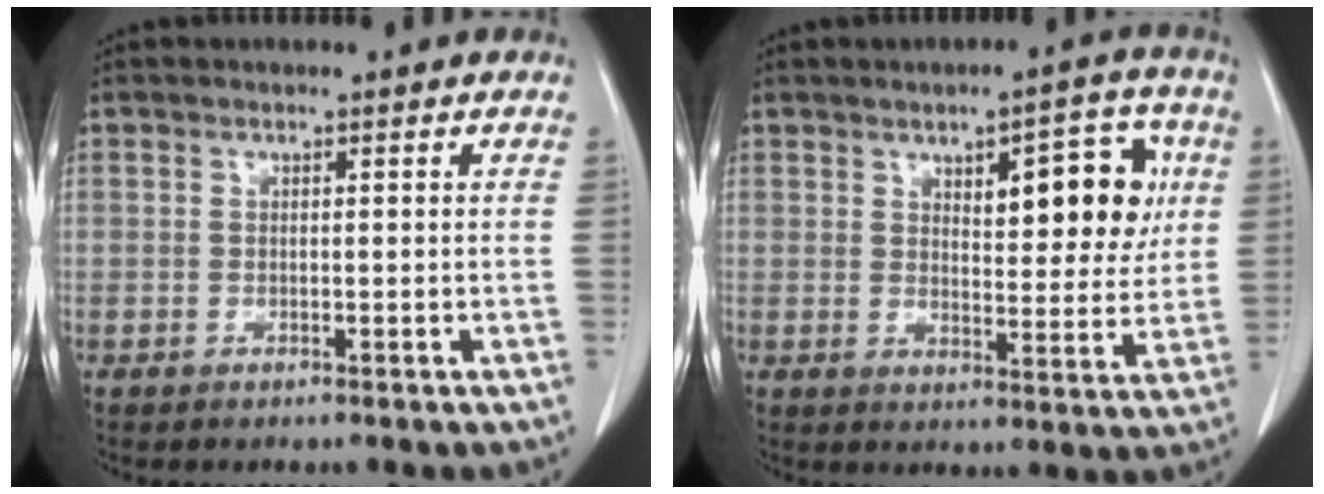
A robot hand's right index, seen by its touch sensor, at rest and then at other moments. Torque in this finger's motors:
{"motor_torque": [0.22, 0.12, 0.11, 0.04]}